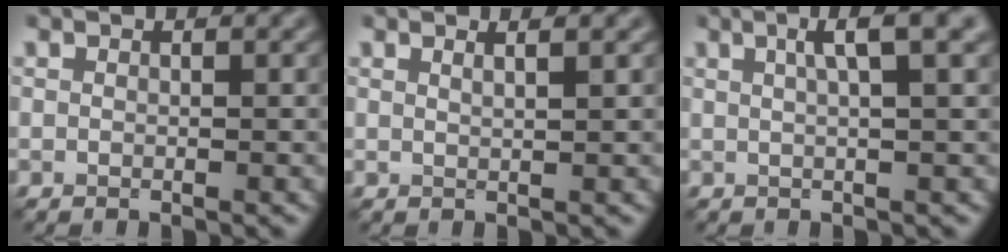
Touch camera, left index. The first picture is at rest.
{"total": 1.7, "force": [1.0, 0.6, 1.2], "torque": [-0.008, 0.005, 0.001]}
{"total": 4.3, "force": [1.8, 0.8, 3.9], "torque": [-0.049, 0.012, 0.024]}